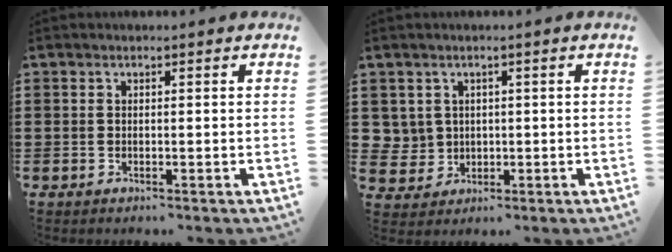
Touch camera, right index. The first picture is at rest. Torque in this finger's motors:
{"motor_torque": [0.95, 1.03, 0.01, -0.02]}